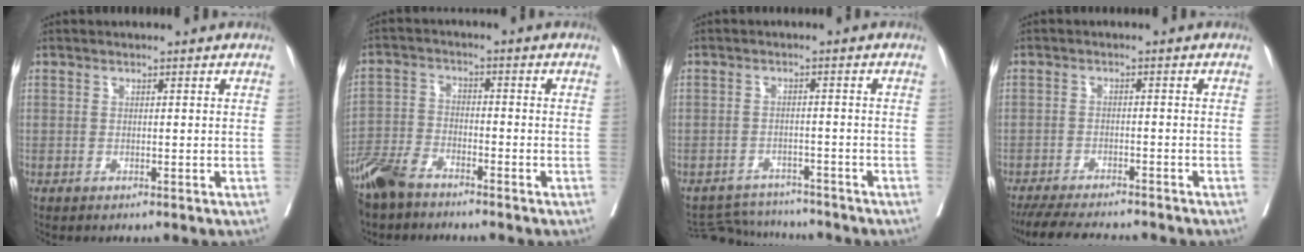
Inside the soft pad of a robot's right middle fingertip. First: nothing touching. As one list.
[{"total": 7.0, "force": [-5.7, 2.3, 3.2], "torque": [-0.074, -0.014, -0.114]}, {"total": 6.8, "force": [-6.7, 1.2, -0.3], "torque": [0.002, 0.005, -0.101]}, {"total": 9.9, "force": [-9.1, 1.3, 3.7], "torque": [-0.058, -0.014, -0.136]}]